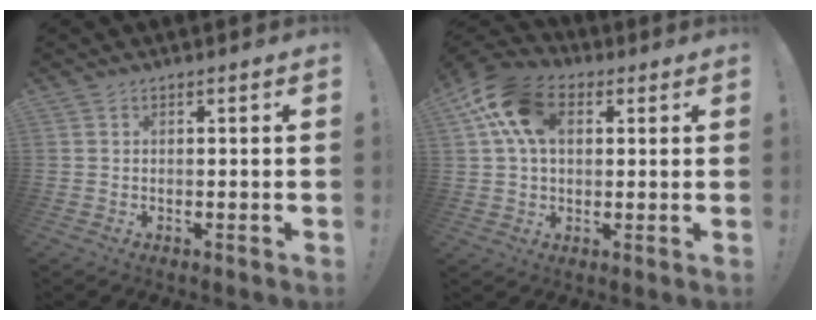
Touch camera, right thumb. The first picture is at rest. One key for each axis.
{"total": 15.5, "fx": 5.1, "fy": 10.5, "fz": 10.1, "tx": -0.186, "ty": -0.003, "tz": 0.099}